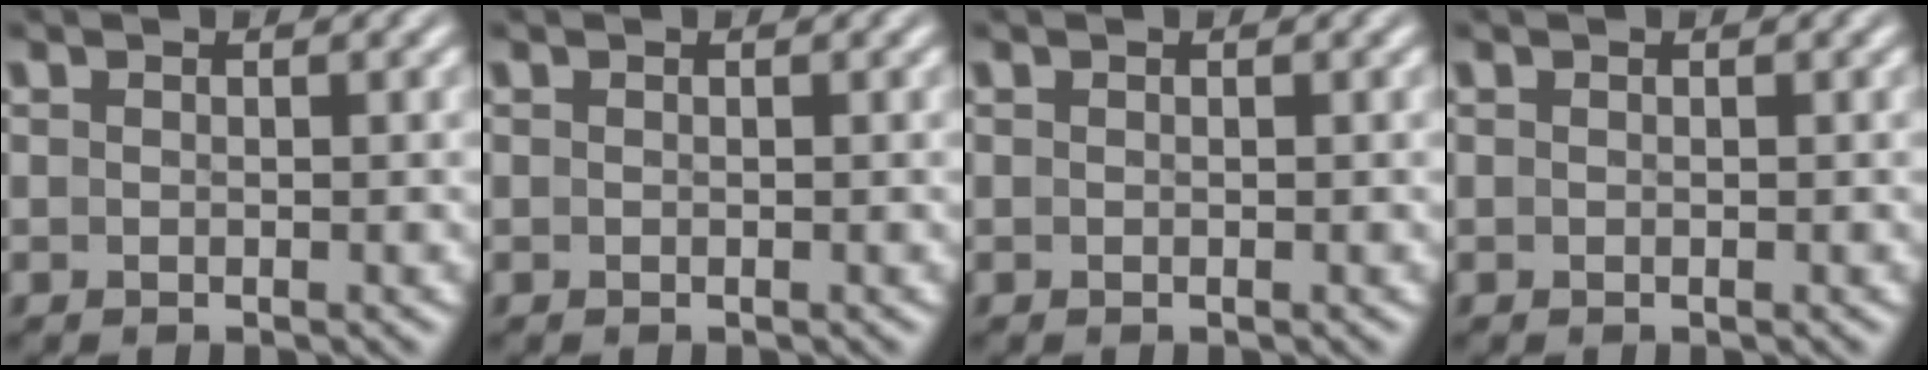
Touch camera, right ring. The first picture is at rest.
{"total": 0.0}
{"total": 0.0}
{"total": 0.0}